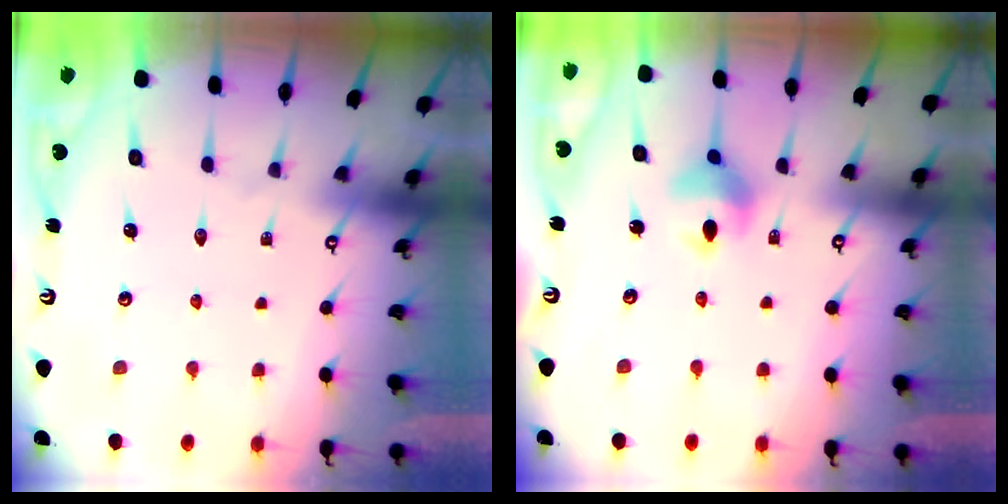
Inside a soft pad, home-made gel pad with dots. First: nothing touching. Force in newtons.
{"total": 8.6, "press": 8.1, "slide": 3.0}